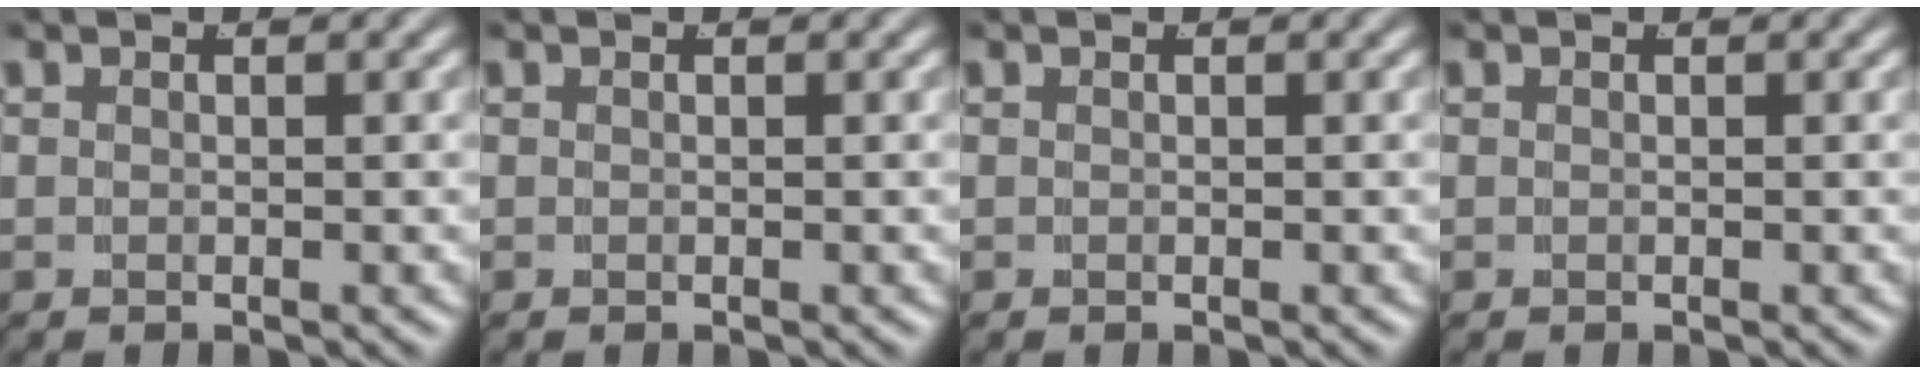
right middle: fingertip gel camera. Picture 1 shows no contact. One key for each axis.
{"total": 0.0}
{"total": 0.0}
{"total": 0.0}